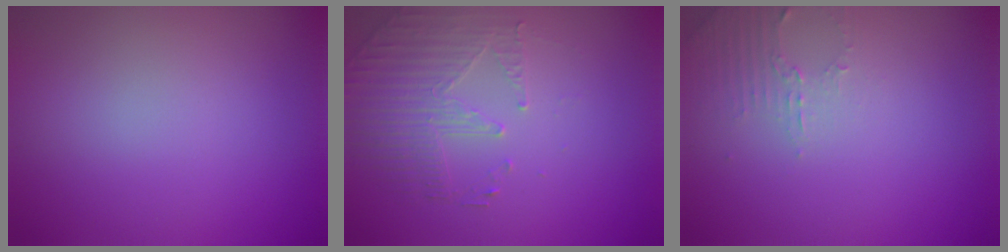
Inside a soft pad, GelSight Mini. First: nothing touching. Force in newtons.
{"total": 2.2, "press": 1.8, "slide": 1.2}
{"total": 1.8, "press": 1.7, "slide": 0.5}